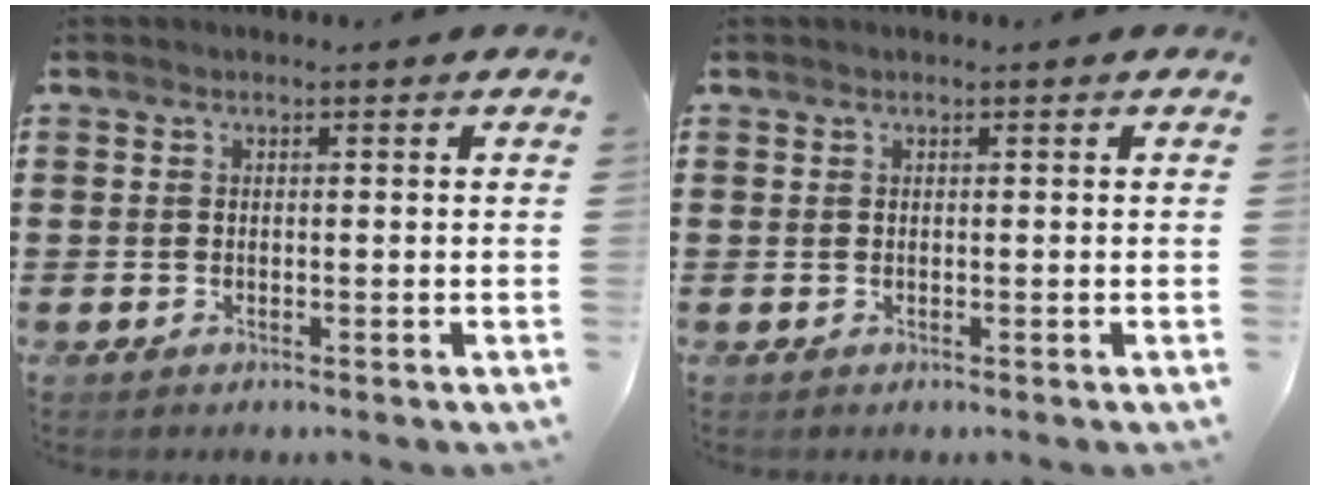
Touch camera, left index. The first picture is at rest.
{"total": 0.0}